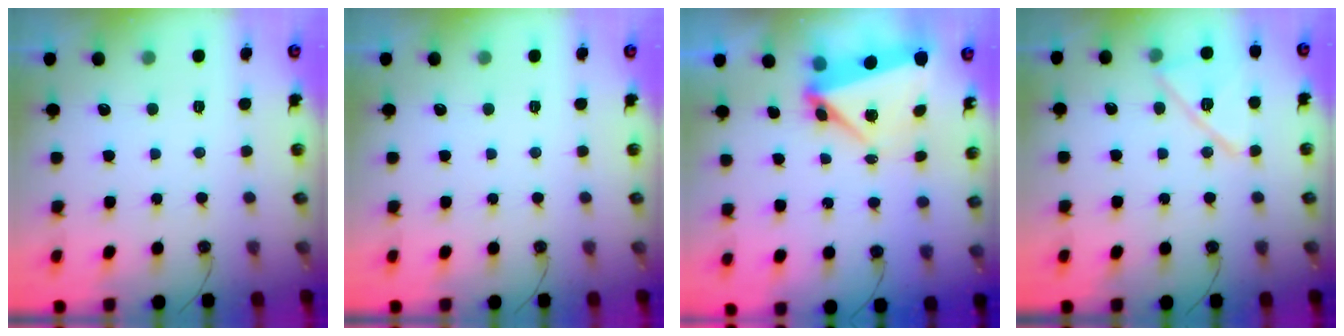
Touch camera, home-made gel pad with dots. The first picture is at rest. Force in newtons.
{"total": 0.0}
{"total": 6.1, "press": 6.1, "slide": 0.1}
{"total": 13.3, "press": 13.2, "slide": 1.5}